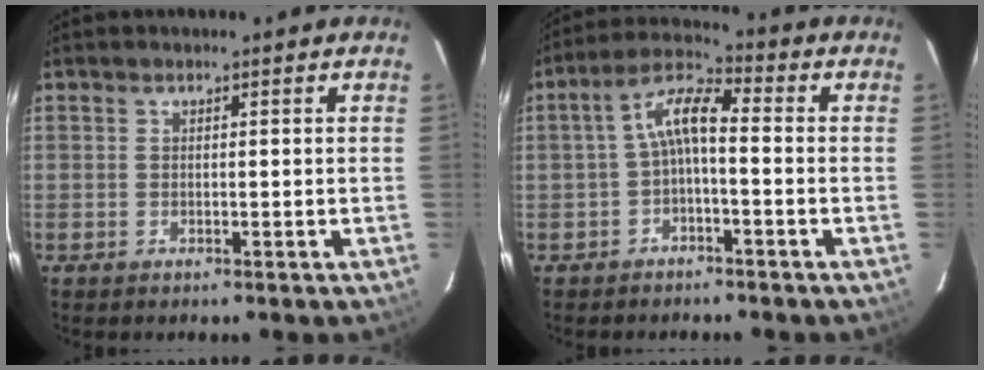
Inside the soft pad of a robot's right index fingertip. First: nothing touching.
{"total": 6.1, "force": [-1.5, 2.0, 5.6], "torque": [-0.124, 0.022, -0.030]}